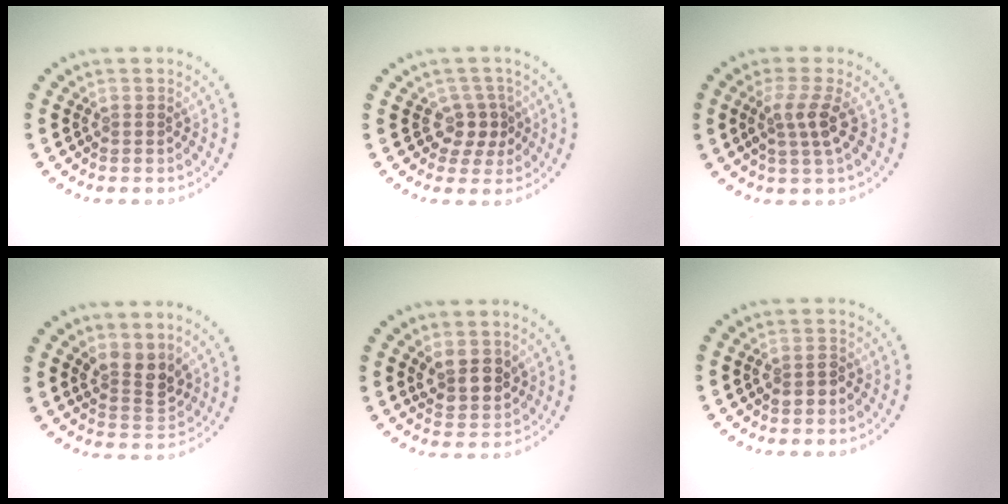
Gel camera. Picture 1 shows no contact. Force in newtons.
{"total": 2.4, "press": 1.8, "slide": 1.6}
{"total": 2.6, "press": 2.0, "slide": 1.6}
{"total": 3.0, "press": 2.6, "slide": 1.5}
{"total": 2.9, "press": 2.6, "slide": 1.2}
{"total": 1.3, "press": 1.3, "slide": 0.3}